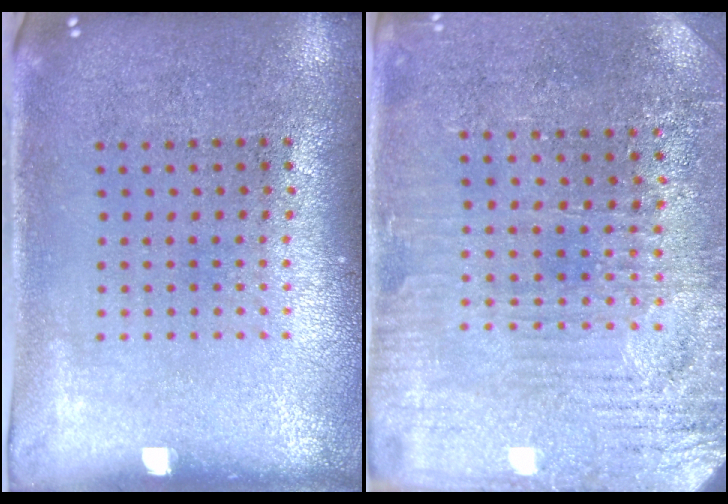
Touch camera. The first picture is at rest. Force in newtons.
{"total": 3.2, "press": 3.1, "slide": 0.7}